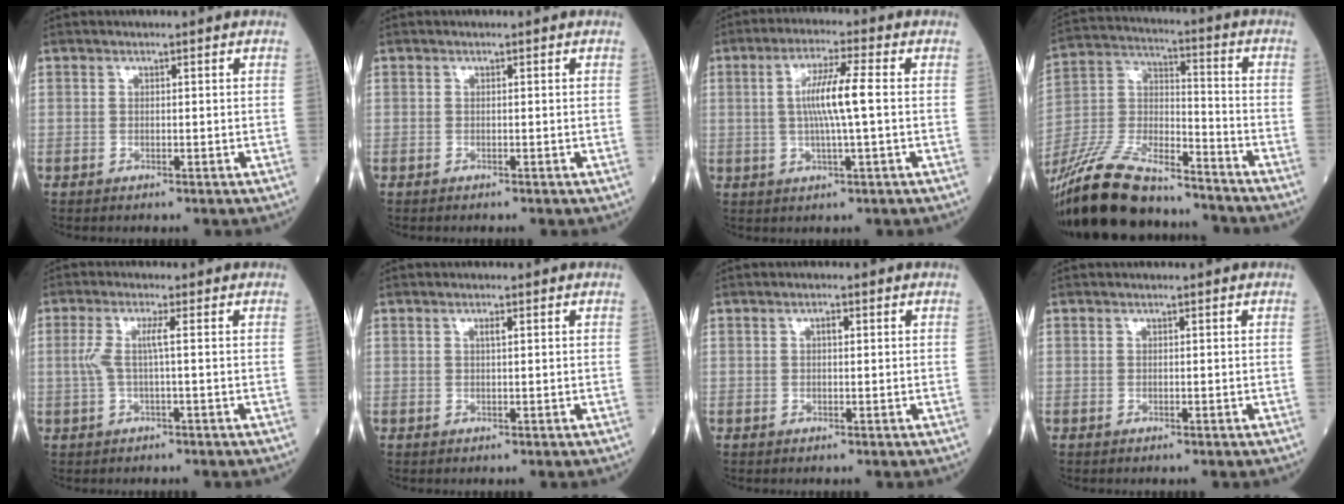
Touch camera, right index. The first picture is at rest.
{"total": 0.0}
{"total": 7.4, "force": [0.4, -0.1, 7.4], "torque": [-0.140, 0.003, 0.005]}
{"total": 22.9, "force": [-19.9, 5.1, 10.0], "torque": [-0.236, -0.020, -0.351]}
{"total": 3.2, "force": [0.1, -0.1, 3.2], "torque": [-0.077, 0.008, 0.003]}
{"total": 0.8, "force": [0.3, 0.0, 0.8], "torque": [-0.017, 0.002, 0.005]}
{"total": 0.9, "force": [0.2, 0.4, 0.8], "torque": [-0.014, 0.003, 0.002]}
{"total": 0.0}